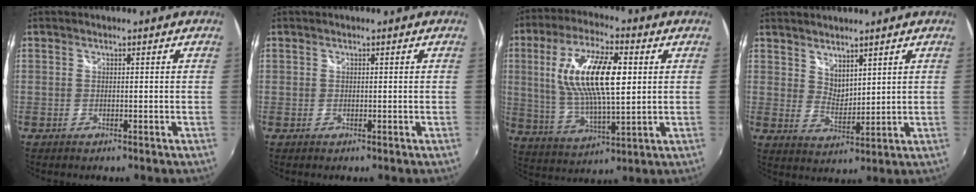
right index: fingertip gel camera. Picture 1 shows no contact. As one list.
[{"total": 0.0}, {"total": 17.1, "force": [3.3, 5.9, 15.7], "torque": [-0.297, 0.008, 0.066]}, {"total": 4.8, "force": [3.9, 2.1, 2.0], "torque": [-0.024, -0.004, 0.072]}]